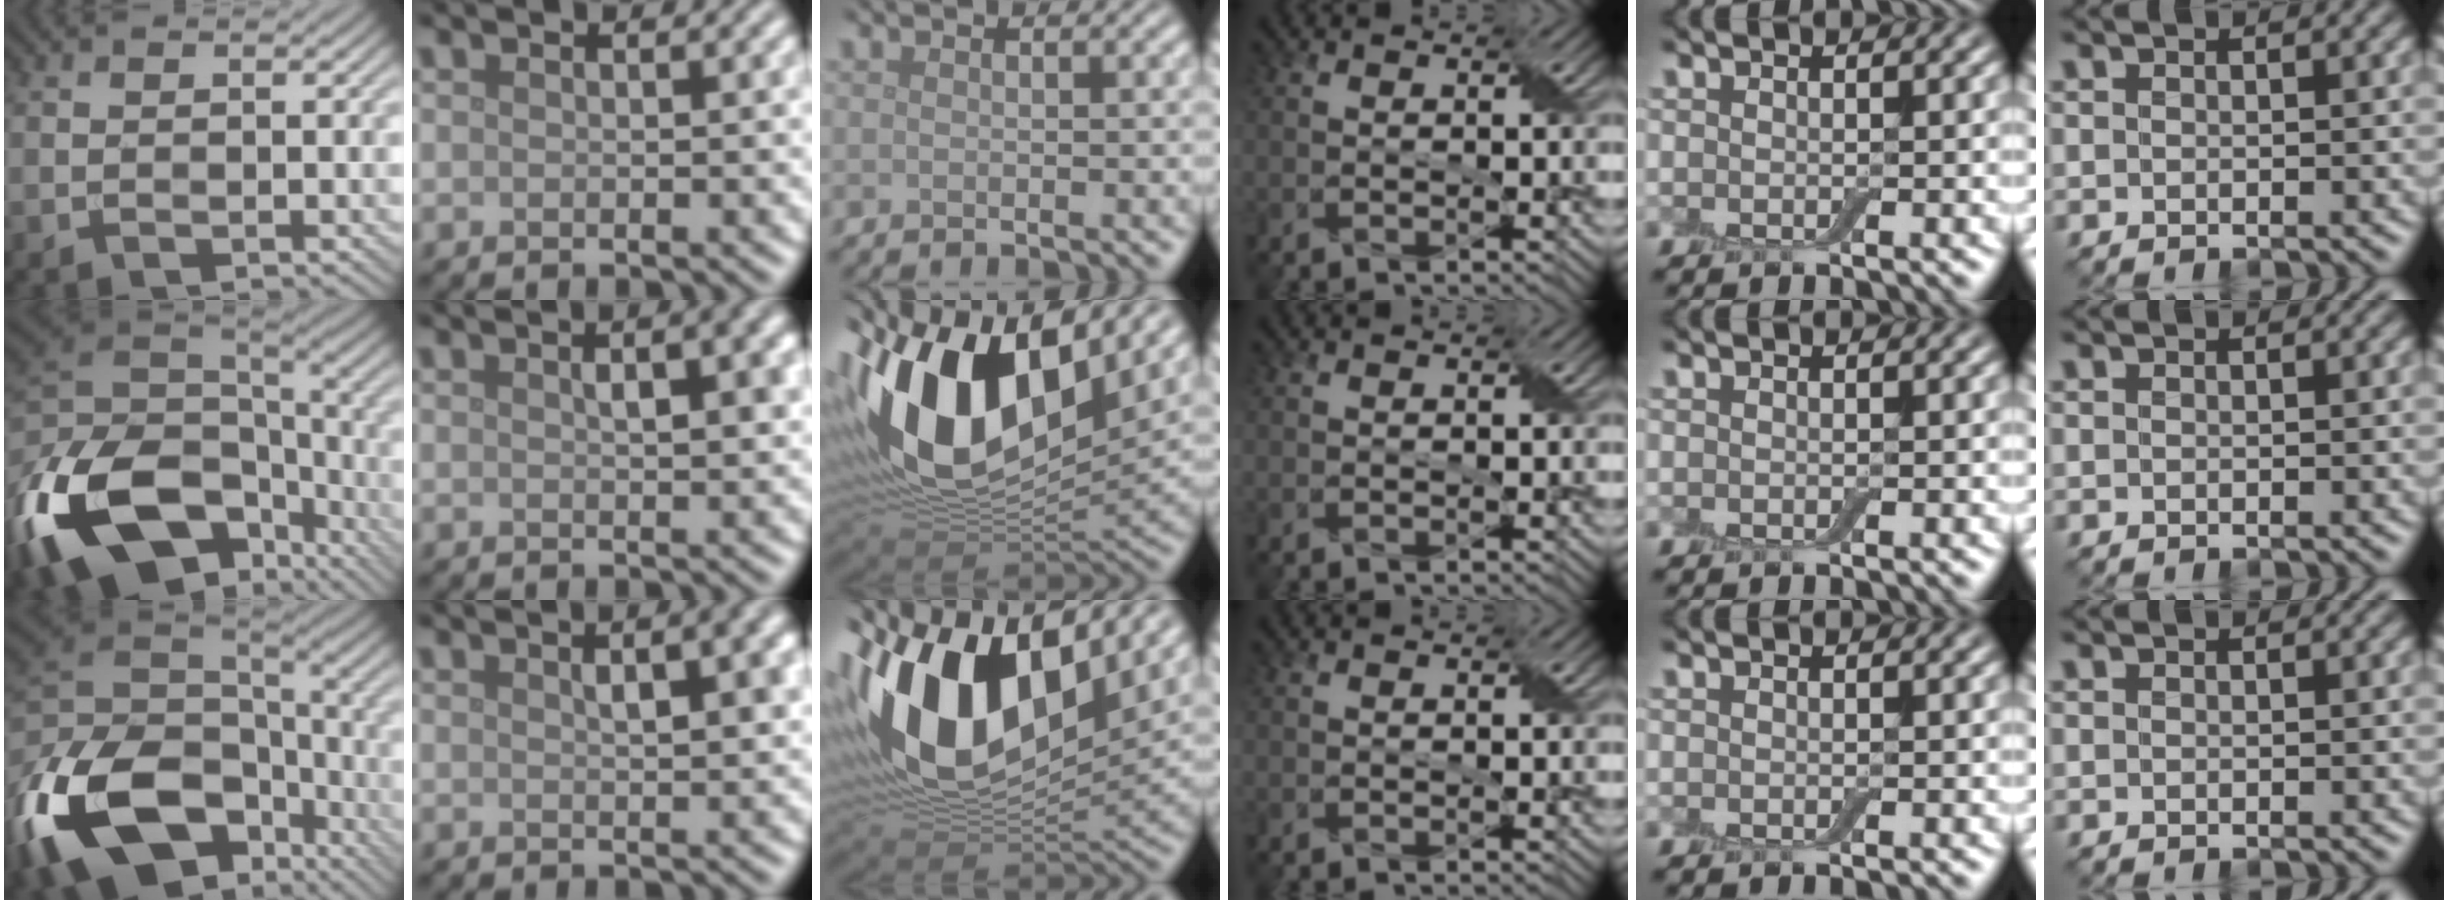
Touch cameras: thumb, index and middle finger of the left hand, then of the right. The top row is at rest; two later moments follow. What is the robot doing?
{"motion": "peel", "object": "aluminum foil"}